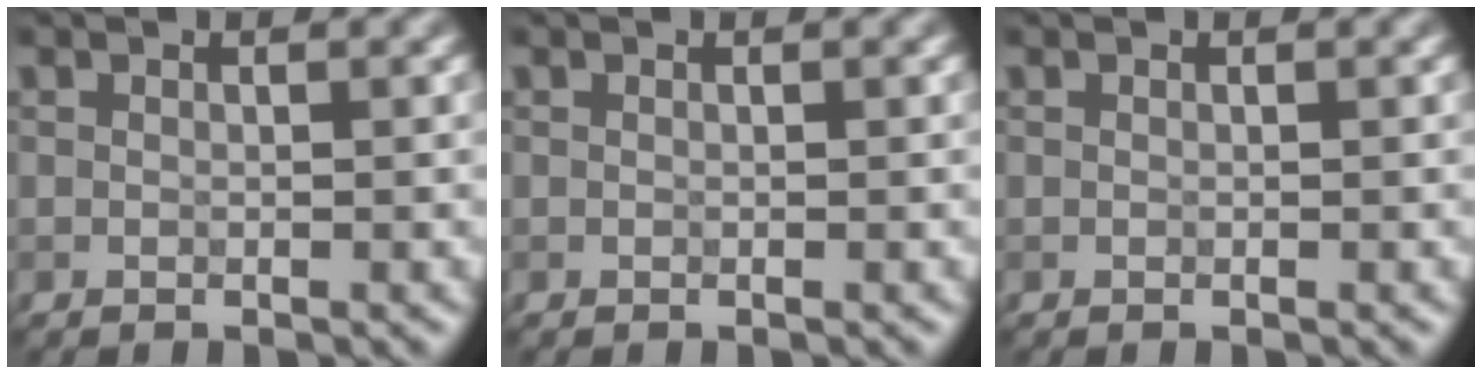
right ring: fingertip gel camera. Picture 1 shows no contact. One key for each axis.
{"total": 0.0}
{"total": 0.0}